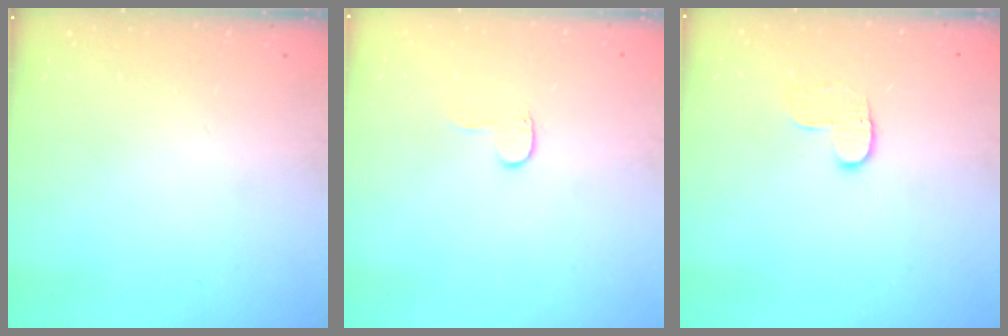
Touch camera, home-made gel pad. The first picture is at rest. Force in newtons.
{"total": 3.9, "press": 3.9, "slide": 0.4}
{"total": 6.3, "press": 6.3, "slide": 0.7}